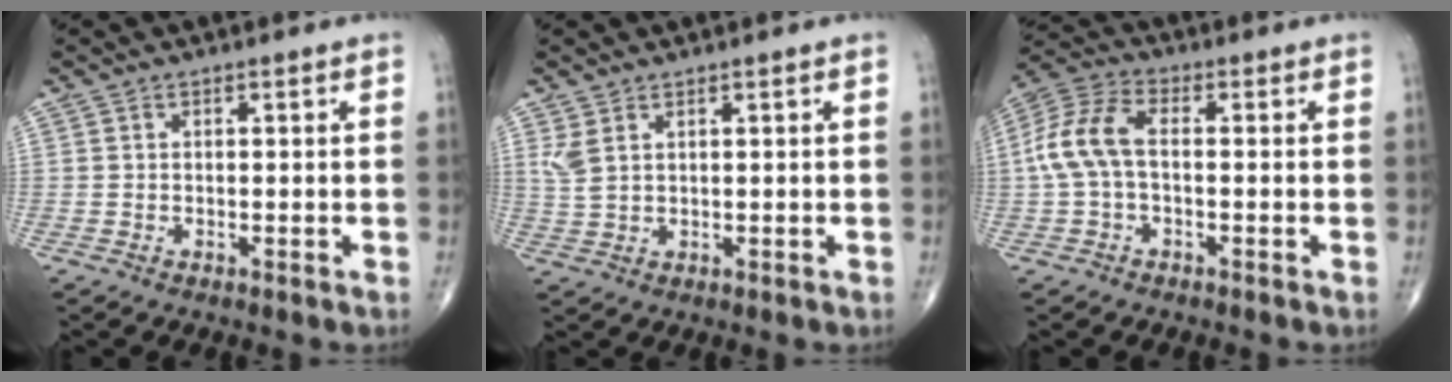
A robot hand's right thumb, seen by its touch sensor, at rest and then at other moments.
{"total": 3.0, "force": [1.6, 1.3, 2.2], "torque": [-0.052, 0.002, 0.043]}
{"total": 9.6, "force": [-0.3, 5.3, 7.9], "torque": [-0.178, 0.031, -0.012]}